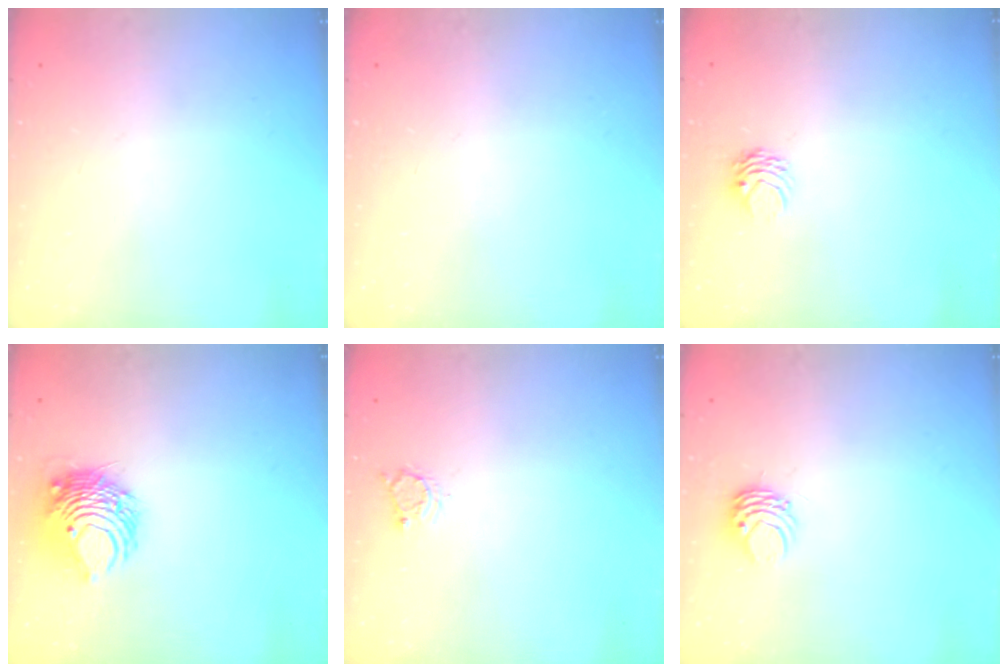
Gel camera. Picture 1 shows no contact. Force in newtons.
{"total": 0.0}
{"total": 3.2, "press": 3.2, "slide": 0.3}
{"total": 8.1, "press": 8.1, "slide": 0.6}
{"total": 3.9, "press": 3.9, "slide": 0.2}
{"total": 4.1, "press": 4.1, "slide": 0.3}